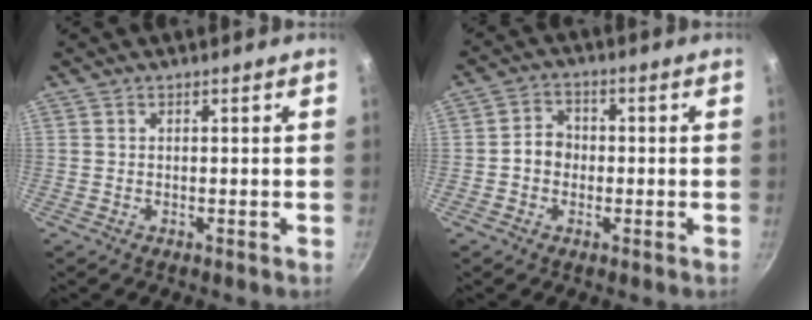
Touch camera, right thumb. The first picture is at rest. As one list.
[{"total": 5.7, "force": [-0.8, 4.9, 2.9], "torque": [-0.020, 0.017, -0.024]}]